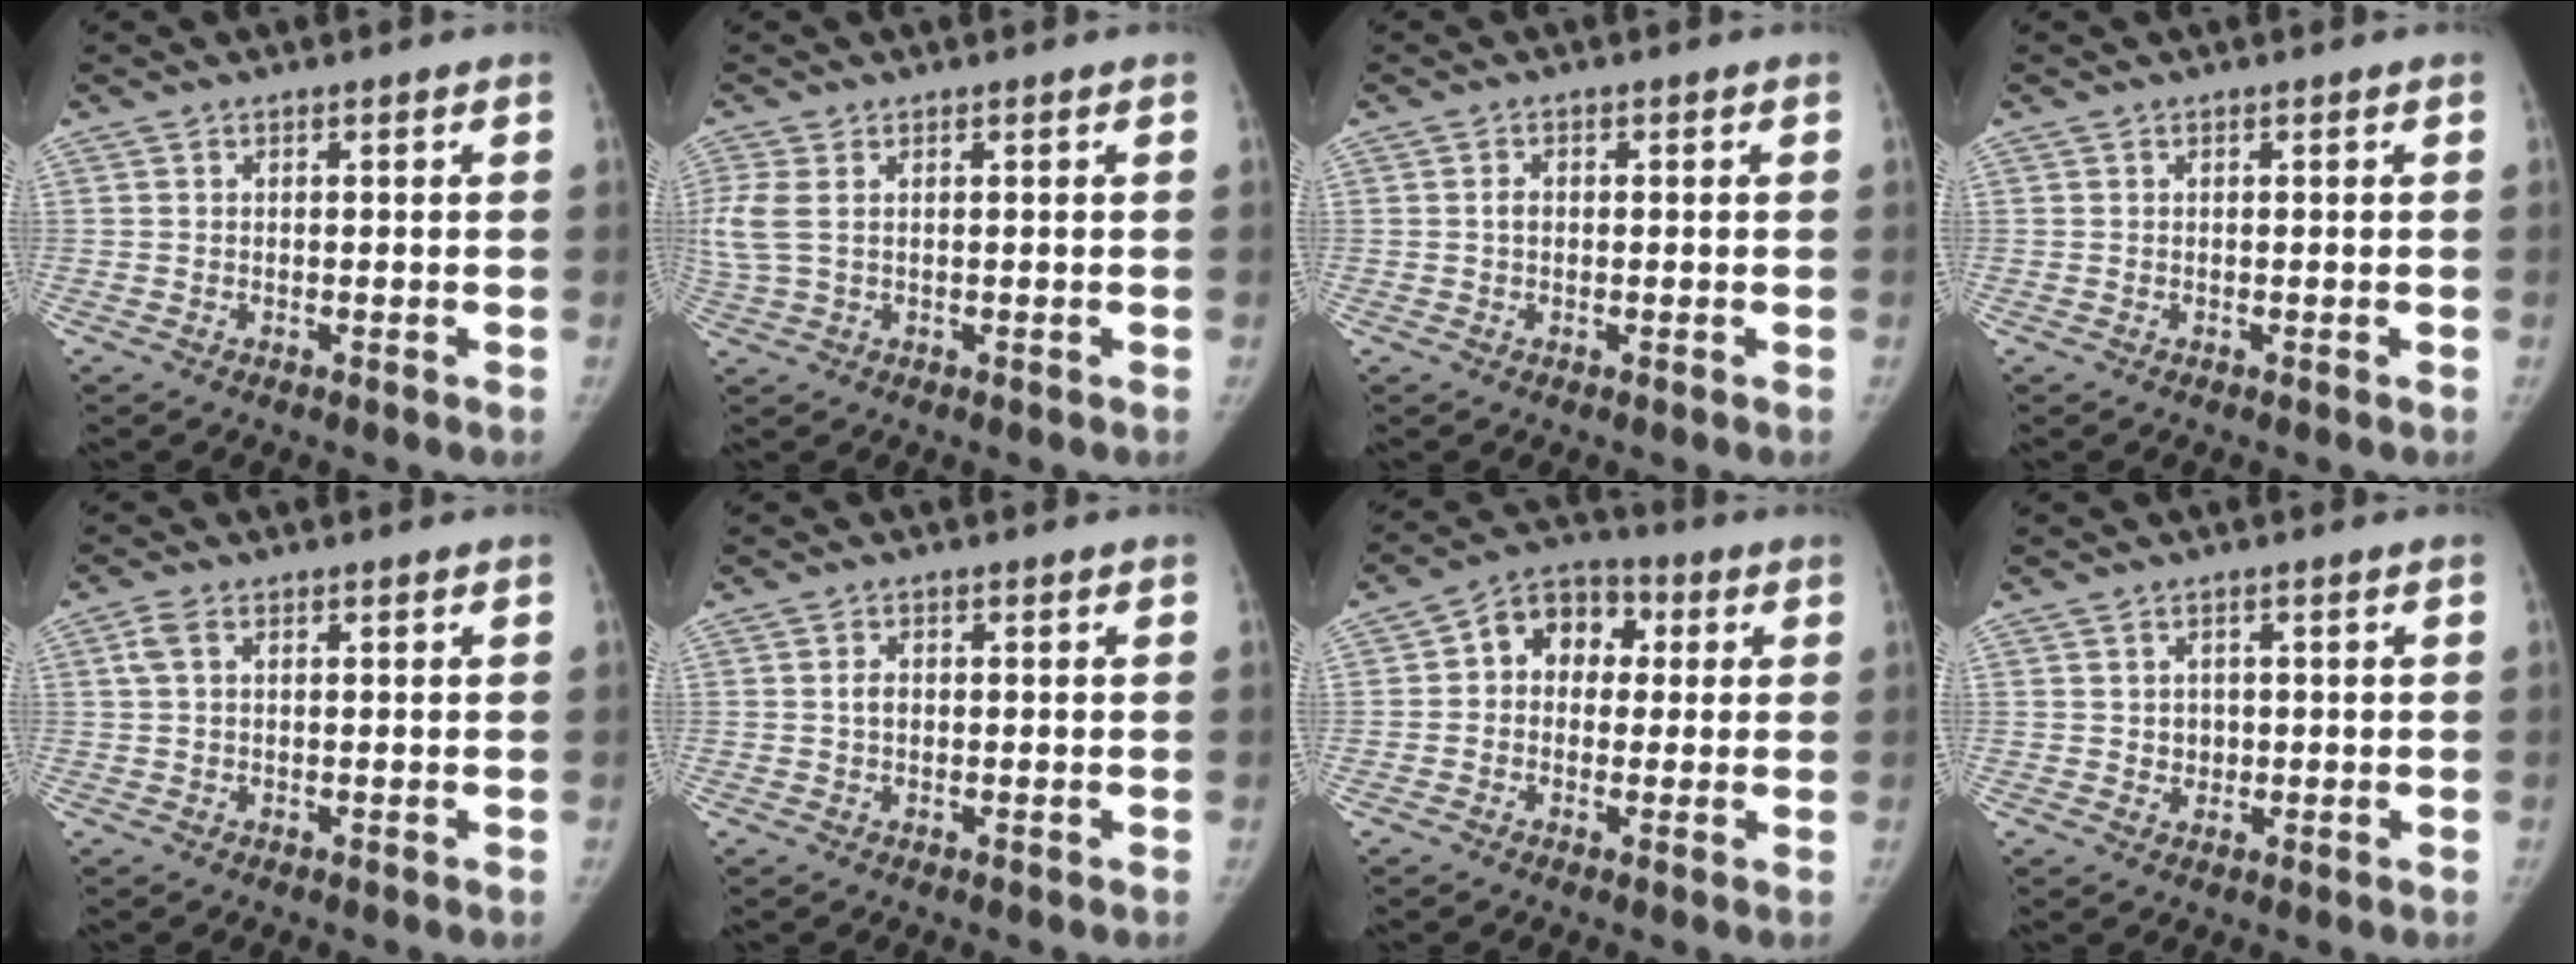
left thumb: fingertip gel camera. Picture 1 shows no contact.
{"total": 5.2, "force": [0.9, 3.1, 4.1], "torque": [-0.134, 0.013, 0.027]}
{"total": 1.2, "force": [0.0, 1.0, 0.8], "torque": [-0.007, 0.004, -0.003]}
{"total": 0.0}
{"total": 2.4, "force": [0.7, 1.4, 1.8], "torque": [-0.046, 0.011, 0.015]}
{"total": 1.6, "force": [0.0, 1.2, 1.1], "torque": [-0.015, 0.005, -0.001]}
{"total": 9.2, "force": [1.4, 7.3, 5.5], "torque": [-0.049, 0.021, 0.007]}
{"total": 2.1, "force": [0.0, 1.9, 0.8], "torque": [0.002, 0.000, 0.001]}